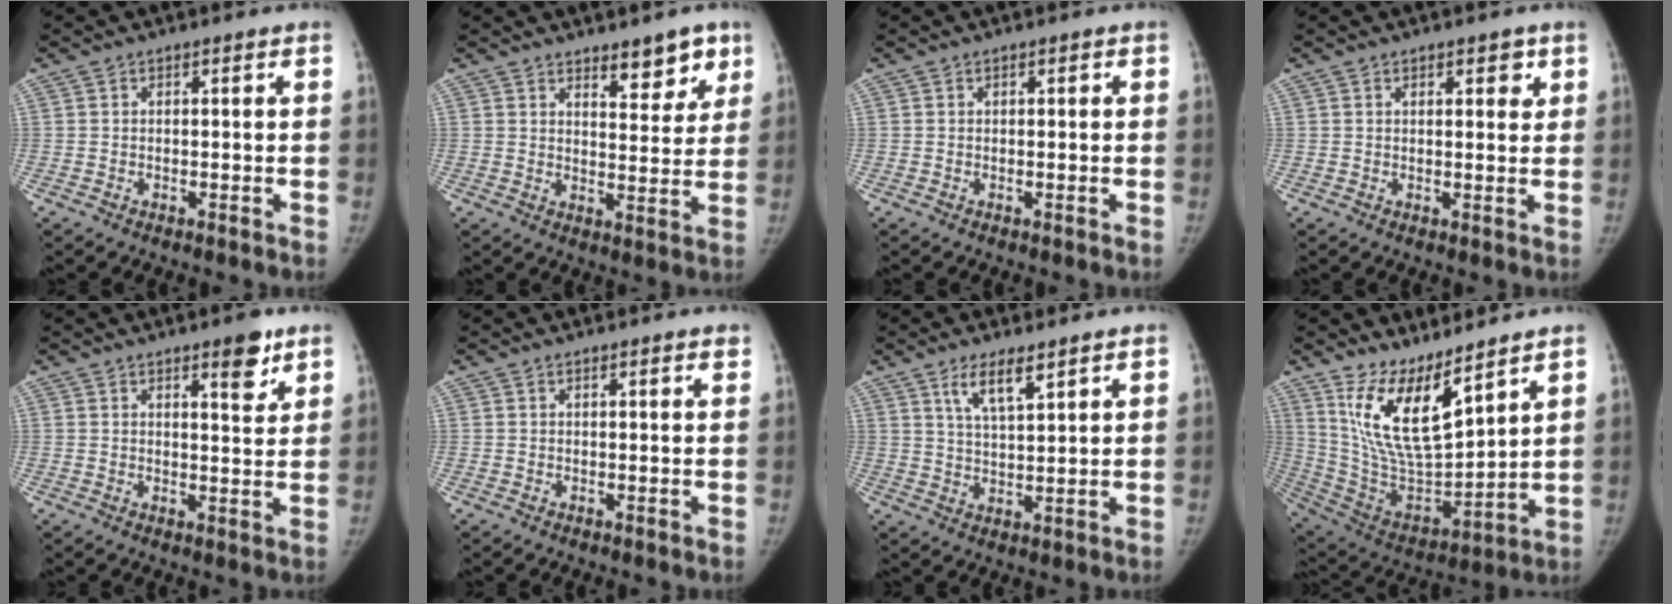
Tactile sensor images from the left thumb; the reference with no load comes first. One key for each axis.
{"total": 8.0, "fx": 5.5, "fy": 3.4, "fz": 4.8, "tx": -0.028, "ty": -0.036, "tz": 0.077}
{"total": 0.7, "fx": 0.3, "fy": 0.4, "fz": 0.4, "tx": -0.001, "ty": 0.000, "tz": 0.003}
{"total": 3.5, "fx": 1.8, "fy": 1.6, "fz": 2.5, "tx": -0.014, "ty": -0.008, "tz": 0.023}
{"total": 5.7, "fx": 3.7, "fy": 1.8, "fz": 4.0, "tx": -0.041, "ty": -0.024, "tz": 0.050}
{"total": 2.0, "fx": 1.6, "fy": 0.3, "fz": 1.2, "tx": -0.008, "ty": -0.001, "tz": 0.020}
{"total": 6.5, "fx": 4.2, "fy": 1.7, "fz": 4.6, "tx": -0.078, "ty": -0.027, "tz": 0.082}
{"total": 16.3, "fx": 10.7, "fy": 5.4, "fz": 11.1, "tx": -0.179, "ty": -0.072, "tz": 0.225}